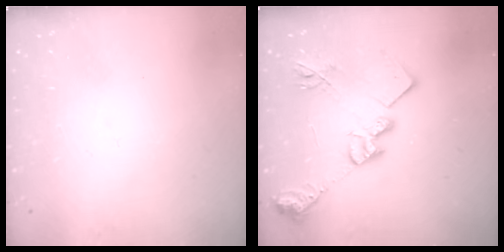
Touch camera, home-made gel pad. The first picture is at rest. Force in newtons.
{"total": 18.5, "press": 18.4, "slide": 1.3}